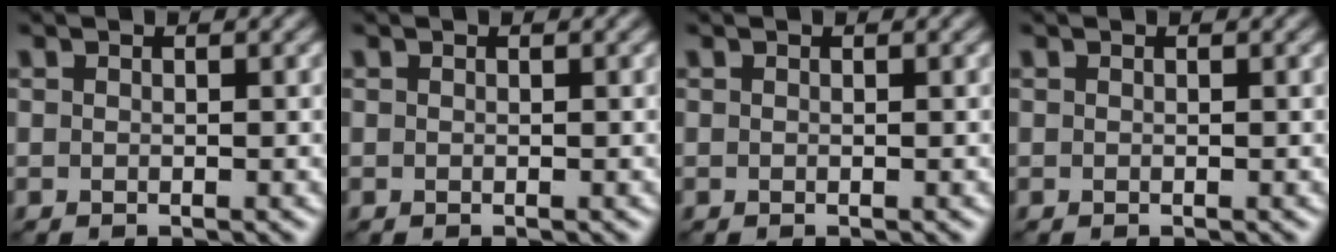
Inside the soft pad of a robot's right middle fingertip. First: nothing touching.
{"total": 0.0}
{"total": 0.0}
{"total": 0.0}